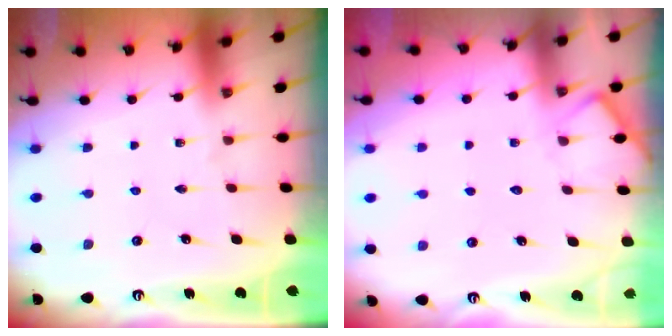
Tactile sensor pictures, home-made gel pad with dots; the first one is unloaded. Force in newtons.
{"total": 5.0, "press": 5.0, "slide": 0.6}